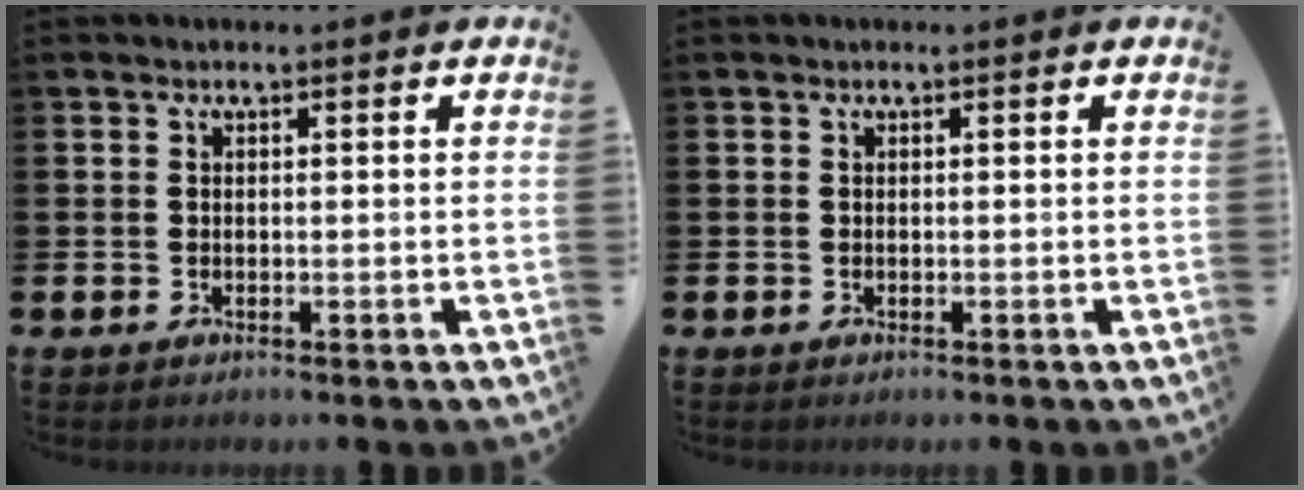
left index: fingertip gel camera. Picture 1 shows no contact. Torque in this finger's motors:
{"motor_torque": [-0.01, 0.01, -0.01, 0.00]}